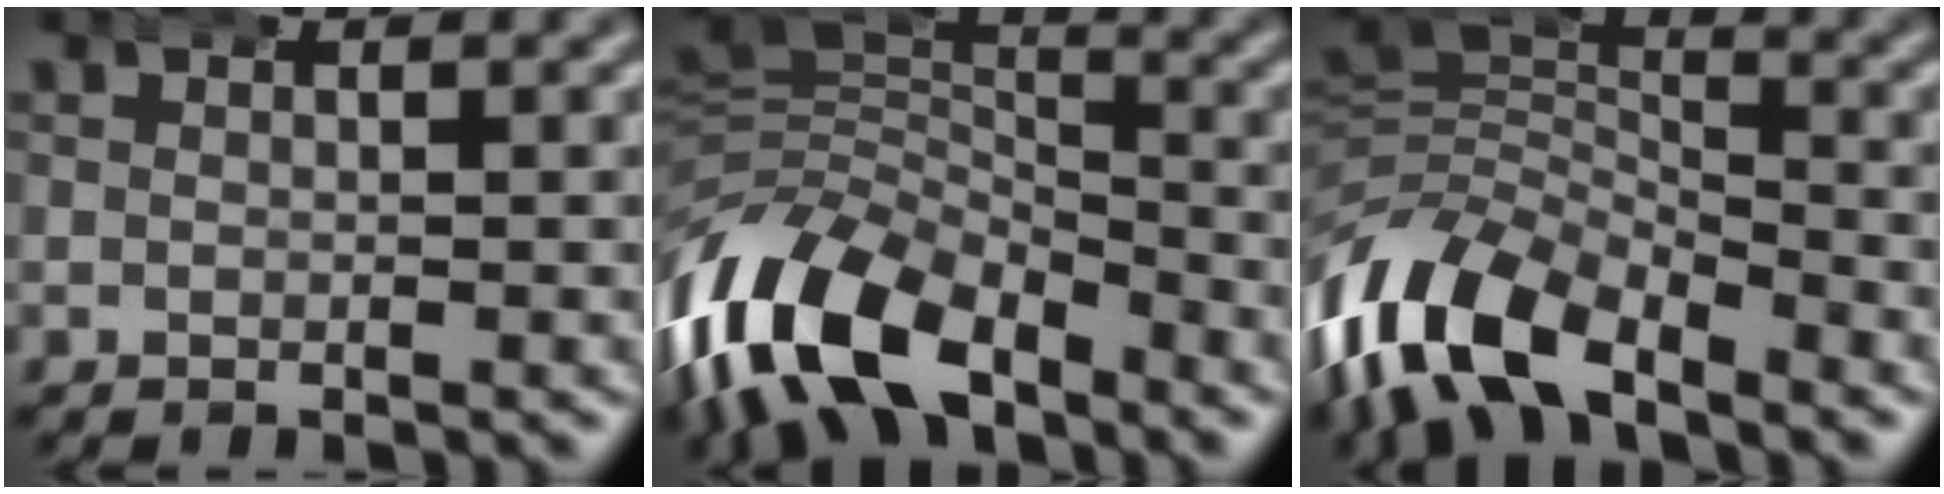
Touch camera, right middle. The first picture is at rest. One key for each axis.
{"total": 12.6, "fx": -5.2, "fy": 9.1, "fz": 7.0, "tx": -0.163, "ty": -0.041, "tz": -0.079}
{"total": 10.4, "fx": -4.3, "fy": 7.6, "fz": 5.7, "tx": -0.142, "ty": -0.035, "tz": -0.068}